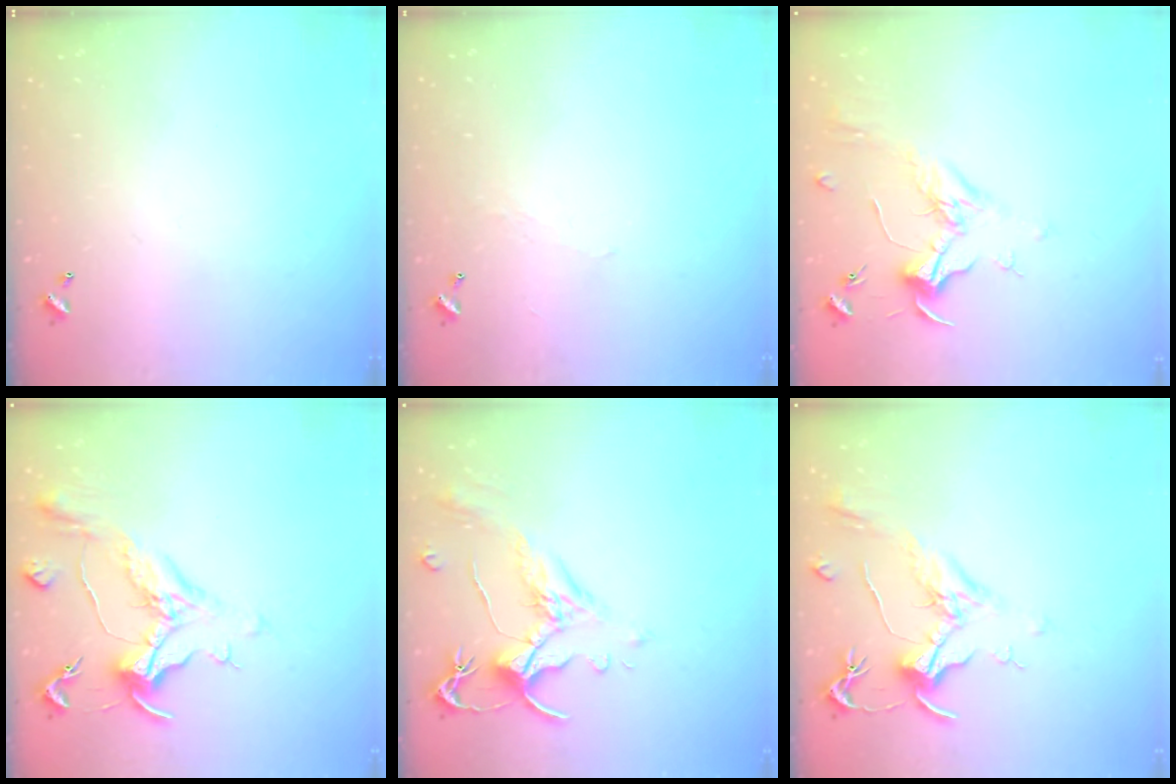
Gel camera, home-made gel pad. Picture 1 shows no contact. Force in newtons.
{"total": 1.7, "press": 1.7, "slide": 0.4}
{"total": 1.8, "press": 1.6, "slide": 0.7}
{"total": 1.6, "press": 1.5, "slide": 0.6}
{"total": 1.5, "press": 1.0, "slide": 1.1}
{"total": 2.1, "press": 2.0, "slide": 0.8}